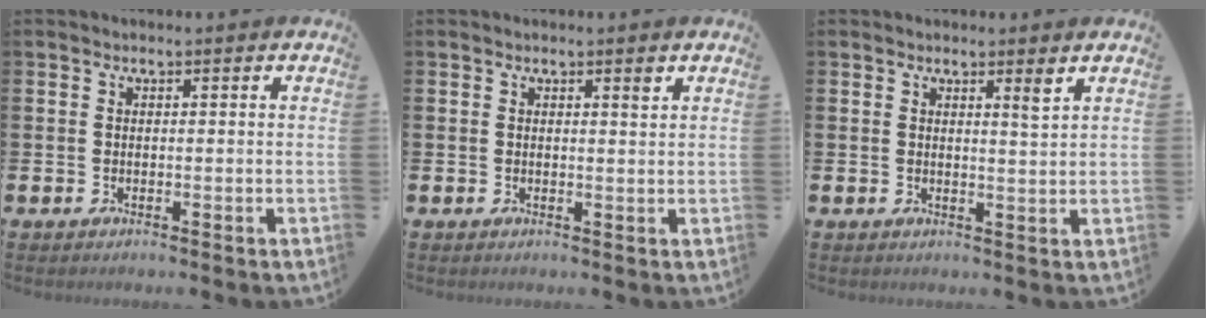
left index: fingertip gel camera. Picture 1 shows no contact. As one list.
[{"total": 1.6, "force": [1.2, 0.1, 1.0], "torque": [-0.006, -0.004, 0.019]}, {"total": 2.4, "force": [2.0, 0.0, 1.3], "torque": [-0.015, -0.010, 0.031]}]